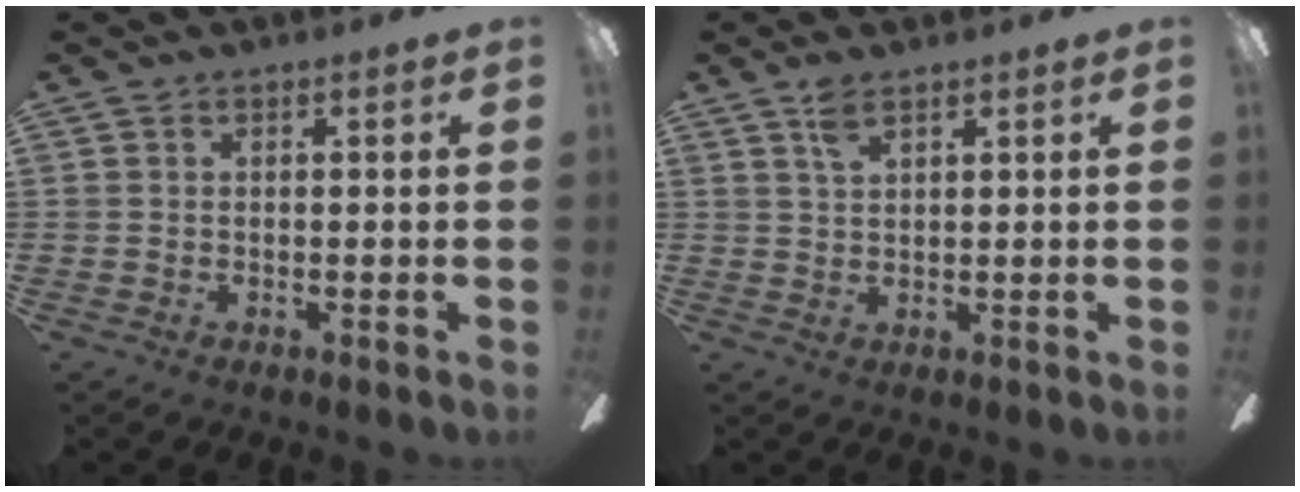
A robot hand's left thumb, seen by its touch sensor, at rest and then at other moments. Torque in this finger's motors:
{"motor_torque": [0.13, -0.03, 0.29, -0.33, 0.02]}